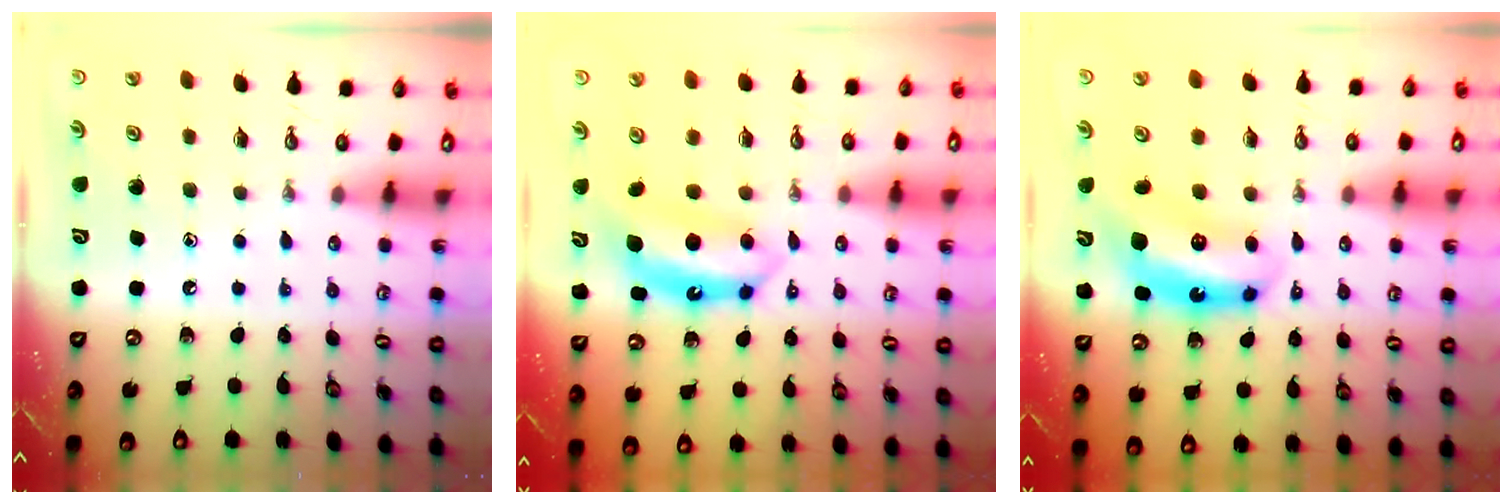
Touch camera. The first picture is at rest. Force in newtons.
{"total": 6.9, "press": 6.9, "slide": 0.5}
{"total": 7.9, "press": 7.9, "slide": 0.8}